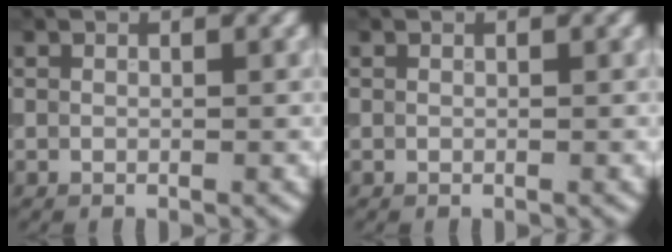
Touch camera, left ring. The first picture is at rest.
{"total": 0.0}